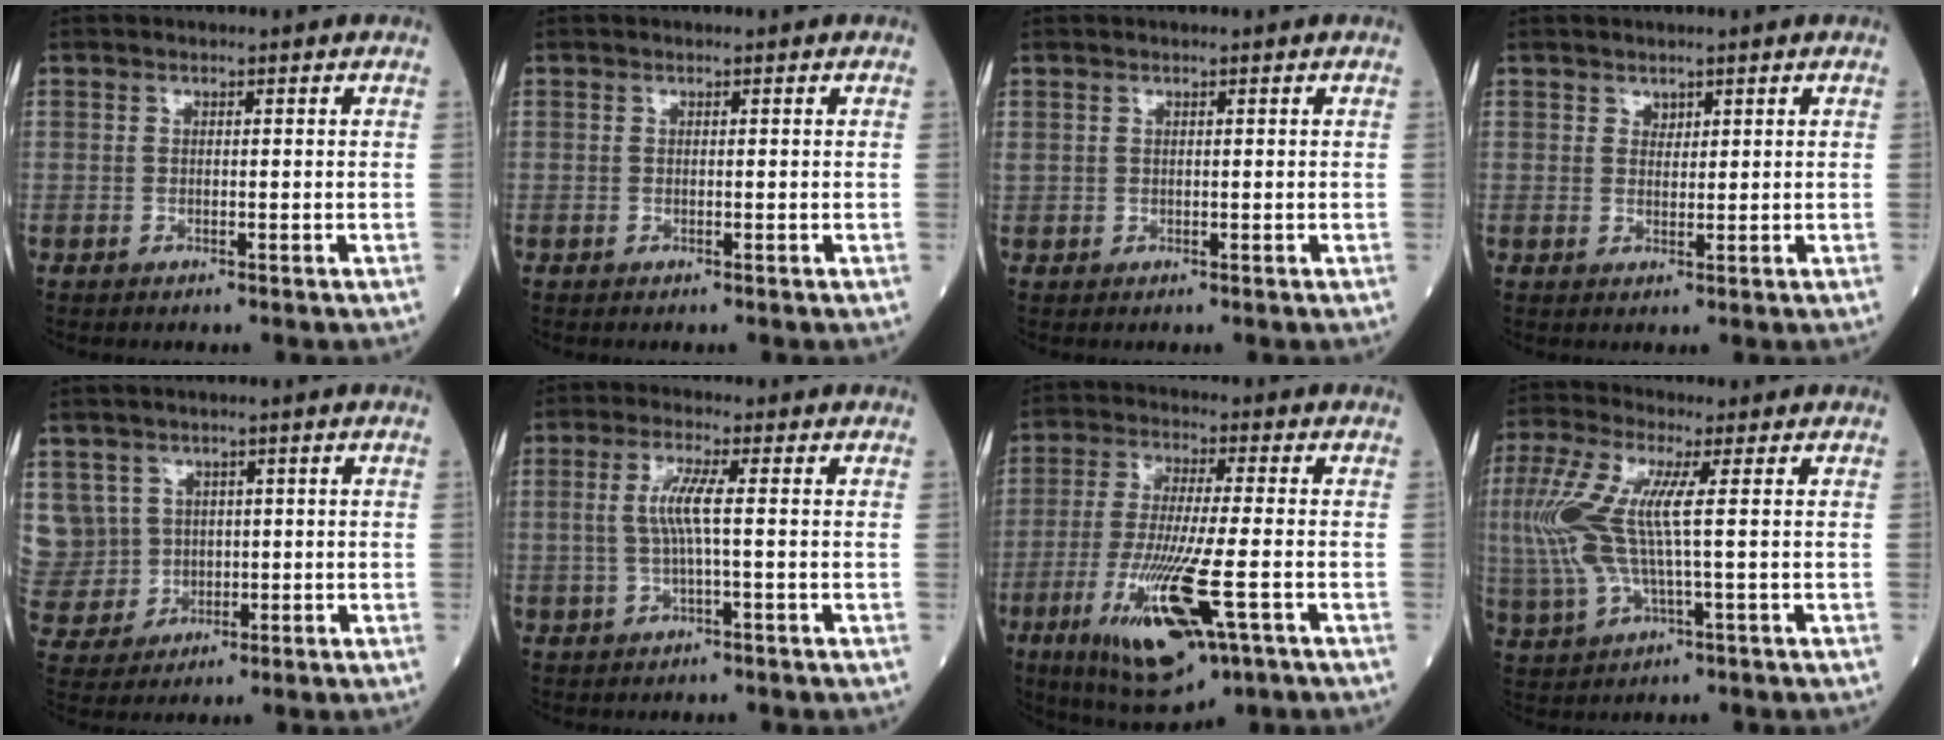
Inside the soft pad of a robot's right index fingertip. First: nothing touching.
{"total": 0.0}
{"total": 0.5, "force": [0.4, 0.2, 0.2], "torque": [-0.006, 0.013, 0.012]}
{"total": 1.3, "force": [0.9, 0.8, 0.3], "torque": [-0.001, -0.002, 0.015]}
{"total": 11.1, "force": [2.5, 10.7, 1.6], "torque": [-0.076, 0.045, 0.072]}
{"total": 4.8, "force": [0.2, 0.2, 4.7], "torque": [-0.104, 0.008, 0.003]}
{"total": 15.5, "force": [-6.0, 2.3, 14.1], "torque": [-0.279, -0.038, -0.097]}
{"total": 11.2, "force": [1.1, 2.2, 10.9], "torque": [-0.270, 0.013, 0.020]}